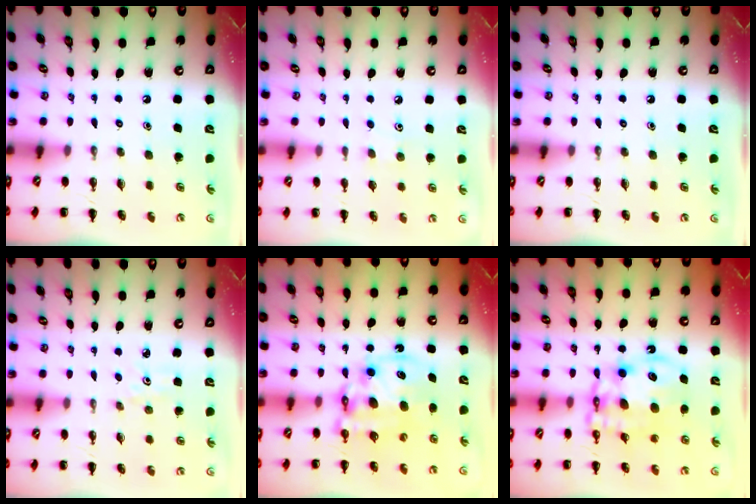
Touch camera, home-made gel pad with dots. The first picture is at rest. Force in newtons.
{"total": 4.2, "press": 4.0, "slide": 1.2}
{"total": 0.0}
{"total": 1.7, "press": 1.7, "slide": 0.4}
{"total": 11.6, "press": 11.2, "slide": 2.8}
{"total": 12.6, "press": 12.2, "slide": 3.3}